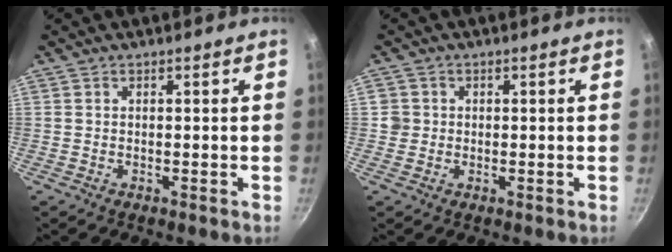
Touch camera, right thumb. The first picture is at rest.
{"total": 2.2, "force": [-0.1, 2.2, 0.5], "torque": [0.003, 0.010, -0.002]}